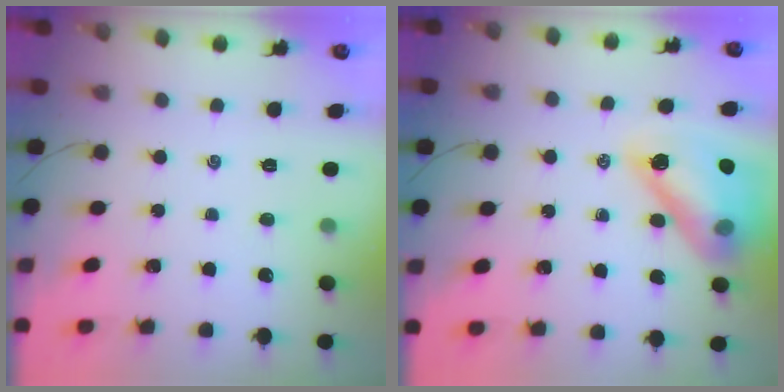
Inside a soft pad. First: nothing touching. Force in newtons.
{"total": 16.7, "press": 16.1, "slide": 4.7}